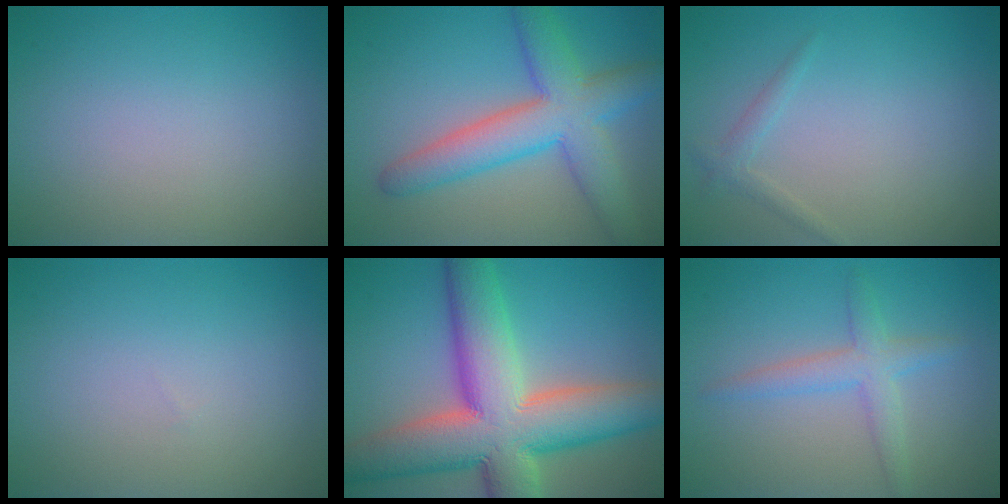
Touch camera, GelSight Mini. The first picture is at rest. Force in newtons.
{"total": 7.3, "press": 7.3, "slide": 0.3}
{"total": 1.1, "press": 1.1, "slide": 0.1}
{"total": 0.0}
{"total": 13.7, "press": 13.7, "slide": 0.9}
{"total": 2.7, "press": 2.7, "slide": 0.1}